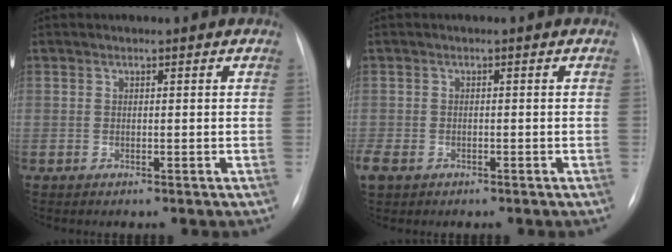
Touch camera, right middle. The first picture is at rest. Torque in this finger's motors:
{"motor_torque": [0.06, -0.05, 0.03, 0.02]}